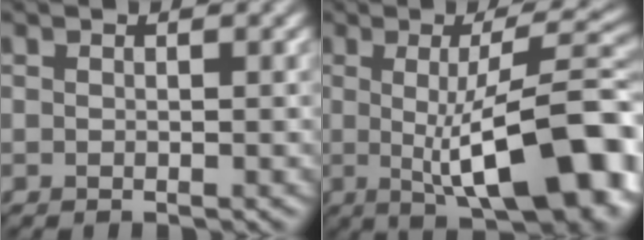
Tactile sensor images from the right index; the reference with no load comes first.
{"total": 12.7, "force": [-1.1, 3.5, 12.1], "torque": [-0.142, 0.003, -0.019]}